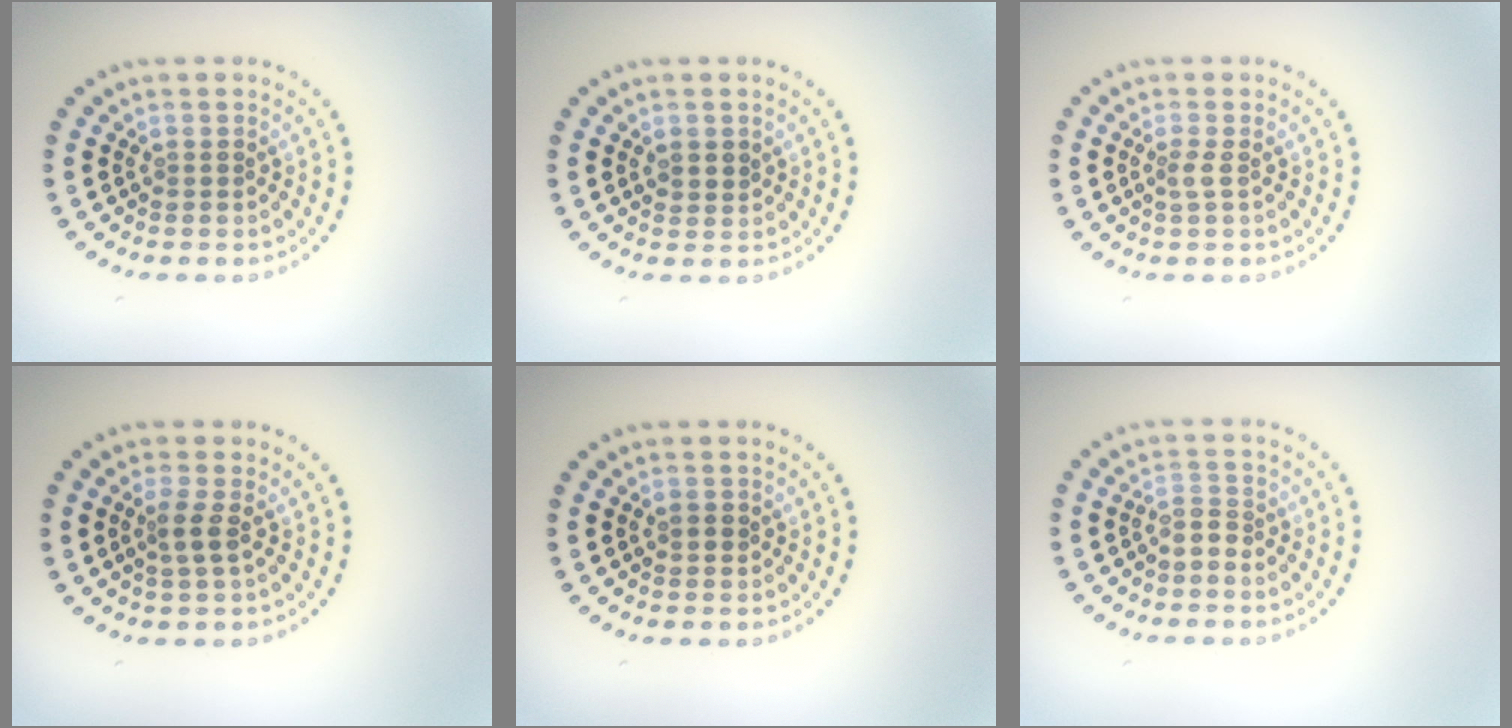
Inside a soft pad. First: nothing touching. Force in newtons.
{"total": 1.3, "press": 1.1, "slide": 0.5}
{"total": 0.9, "press": 0.6, "slide": 0.7}
{"total": 1.7, "press": 1.4, "slide": 0.9}
{"total": 0.8, "press": 0.8, "slide": 0.1}
{"total": 1.7, "press": 1.2, "slide": 1.2}